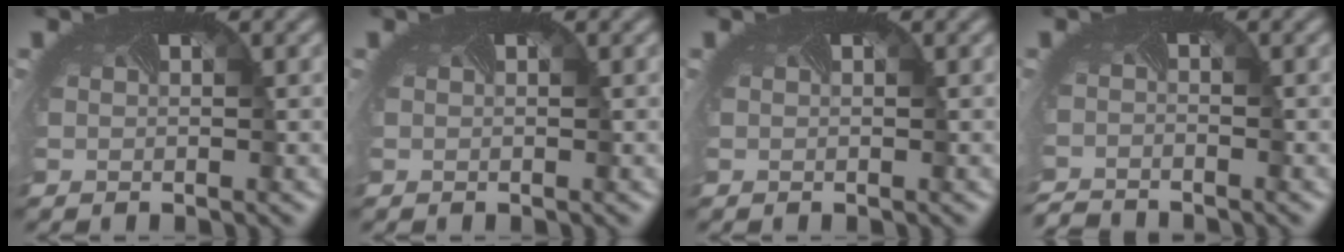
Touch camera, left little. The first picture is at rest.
{"total": 0.0}
{"total": 0.0}
{"total": 2.7, "force": [-2.7, -0.2, -0.3], "torque": [-0.006, -0.021, -0.055]}